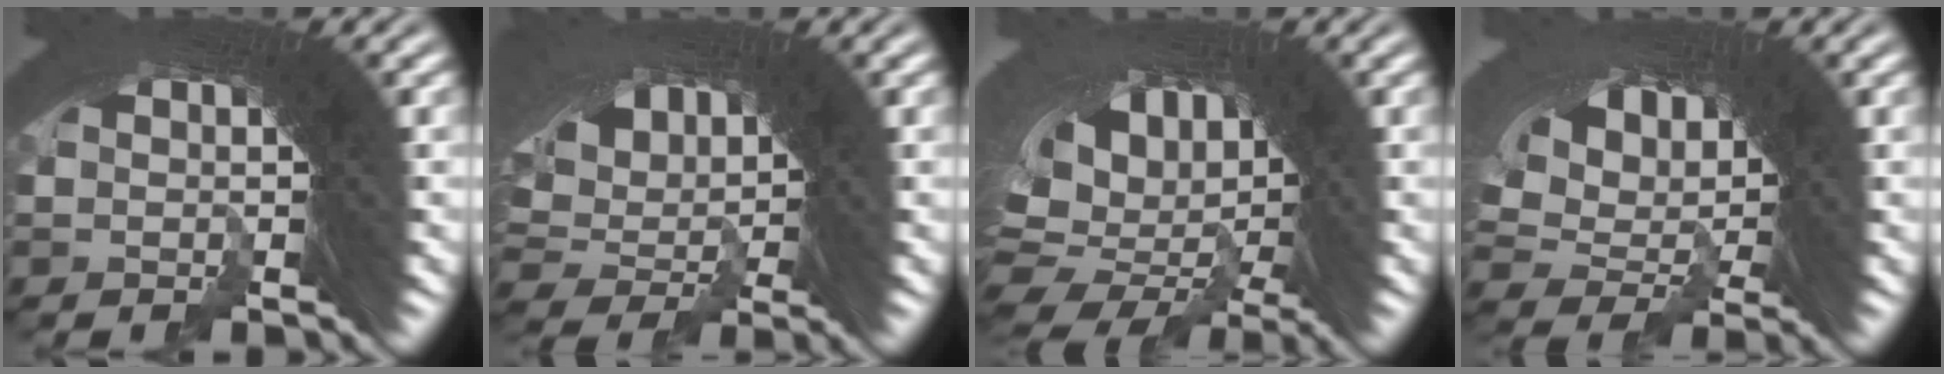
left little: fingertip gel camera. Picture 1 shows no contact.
{"total": 9.1, "force": [-0.9, 7.2, 5.5], "torque": [-0.132, -0.025, -0.004]}
{"total": 15.0, "force": [-4.4, 11.3, 8.8], "torque": [-0.209, -0.071, -0.043]}
{"total": 9.6, "force": [-1.9, 7.8, 5.4], "torque": [-0.137, -0.034, -0.020]}